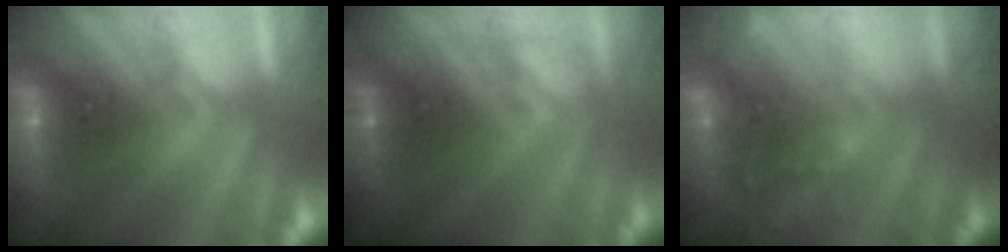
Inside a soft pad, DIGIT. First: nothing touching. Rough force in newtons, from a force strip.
{"total": 2.4}
{"total": 1.9}